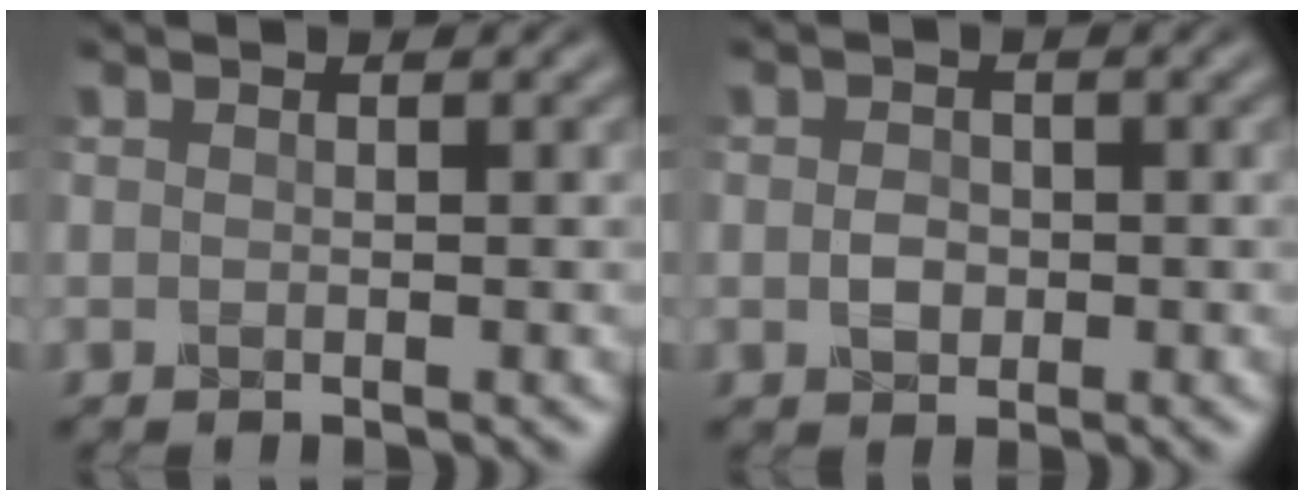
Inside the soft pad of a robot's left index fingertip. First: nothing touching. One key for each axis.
{"total": 1.3, "fx": -0.2, "fy": 1.1, "fz": 0.6, "tx": -0.022, "ty": 0.003, "tz": -0.006}